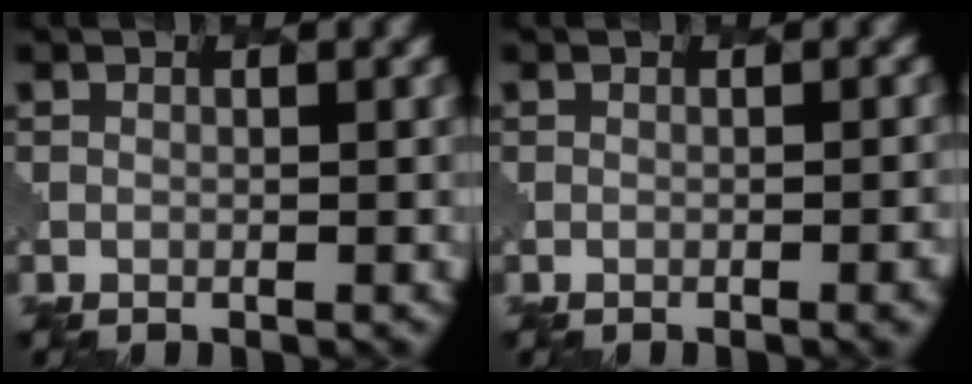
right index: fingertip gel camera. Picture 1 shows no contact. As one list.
[{"total": 2.7, "force": [-1.3, 0.9, 2.1], "torque": [-0.005, 0.009, -0.011]}]